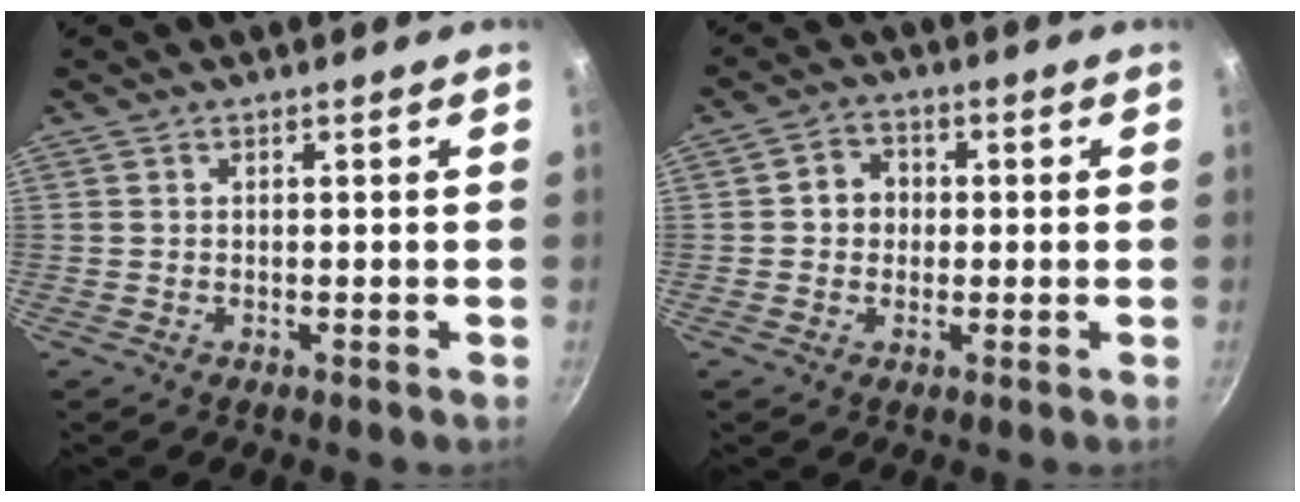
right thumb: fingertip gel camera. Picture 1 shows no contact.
{"total": 5.0, "force": [0.2, 4.4, 2.3], "torque": [-0.011, 0.009, -0.005]}